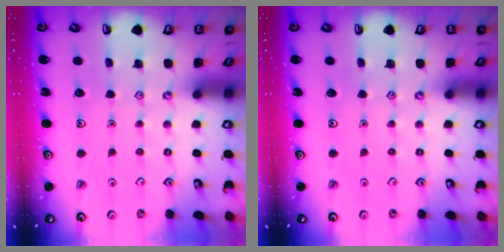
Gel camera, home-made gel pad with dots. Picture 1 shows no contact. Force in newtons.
{"total": 0.0}